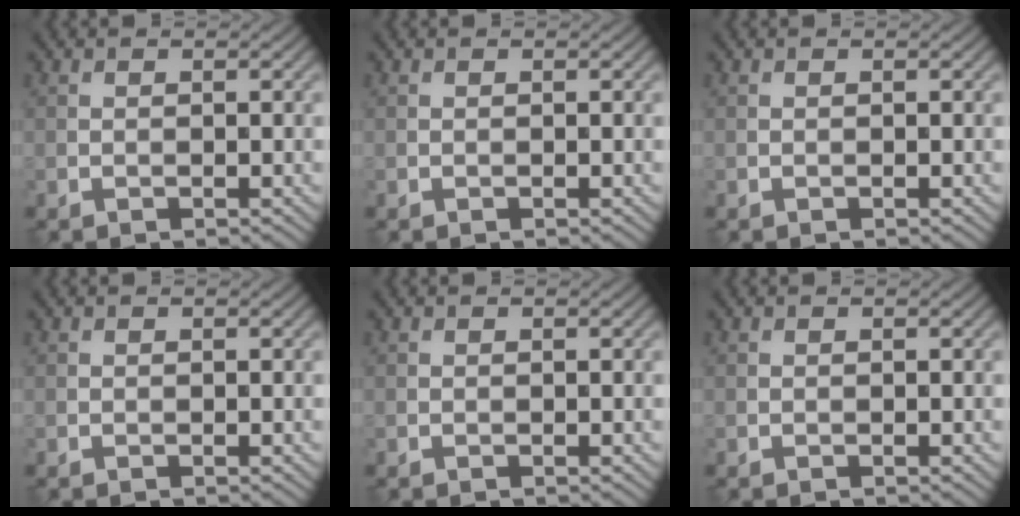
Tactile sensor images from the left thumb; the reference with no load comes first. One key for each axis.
{"total": 0.0}
{"total": 0.0}
{"total": 0.0}
{"total": 0.0}
{"total": 0.0}